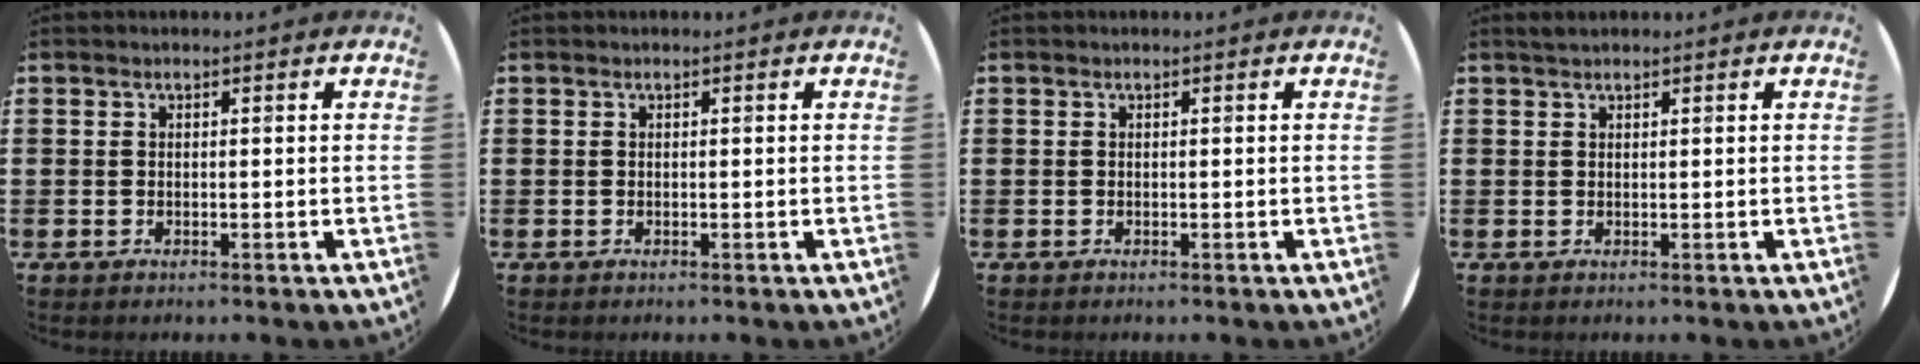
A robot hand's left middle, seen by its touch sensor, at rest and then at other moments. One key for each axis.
{"total": 0.0}
{"total": 0.0}
{"total": 0.7, "fx": 0.7, "fy": 0.0, "fz": 0.1, "tx": -0.003, "ty": 0.001, "tz": 0.014}